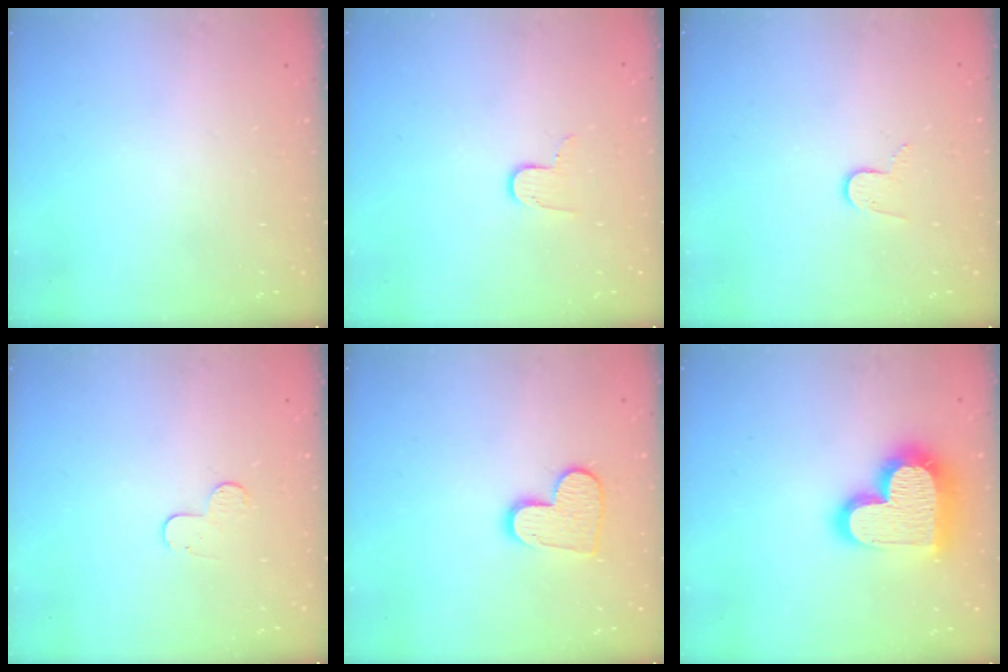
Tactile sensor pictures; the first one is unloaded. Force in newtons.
{"total": 6.4, "press": 6.4, "slide": 0.4}
{"total": 4.7, "press": 4.7, "slide": 0.4}
{"total": 4.3, "press": 4.3, "slide": 0.4}
{"total": 9.9, "press": 9.9, "slide": 0.4}
{"total": 22.2, "press": 22.1, "slide": 1.8}